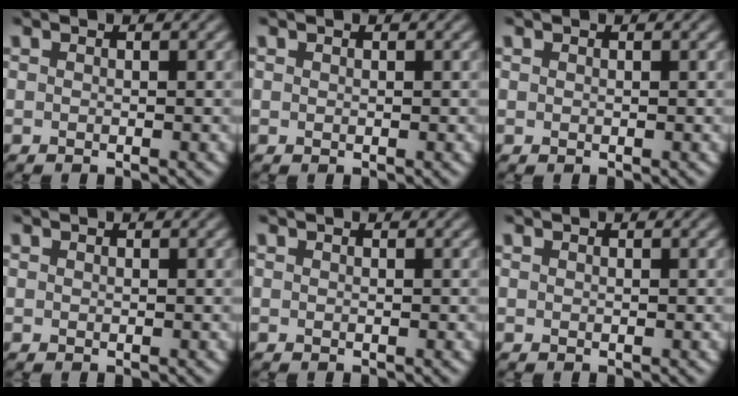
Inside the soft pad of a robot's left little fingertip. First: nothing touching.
{"total": 0.0}
{"total": 0.0}
{"total": 0.0}
{"total": 0.0}
{"total": 0.0}